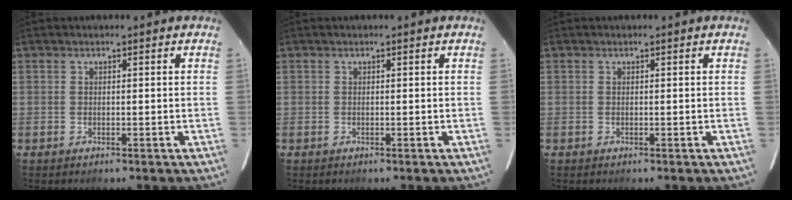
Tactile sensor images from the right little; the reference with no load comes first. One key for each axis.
{"total": 0.0}
{"total": 0.0}